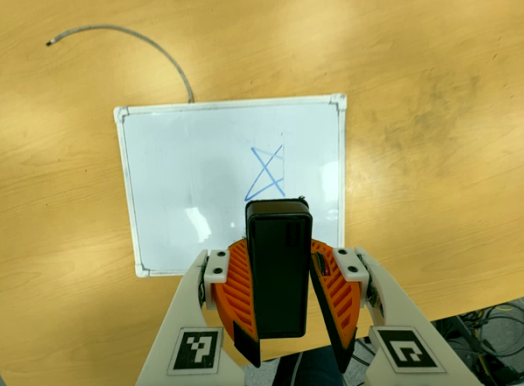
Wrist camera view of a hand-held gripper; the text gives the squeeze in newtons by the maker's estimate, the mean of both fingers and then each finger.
{"total": 7.0, "left": 7.4, "right": 6.6}